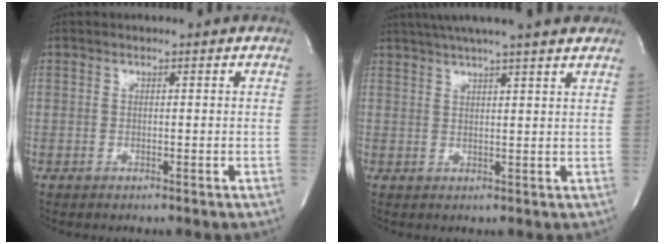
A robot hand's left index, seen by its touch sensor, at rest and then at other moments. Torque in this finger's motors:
{"motor_torque": [0.31, -0.37, 0.83, 0.21]}